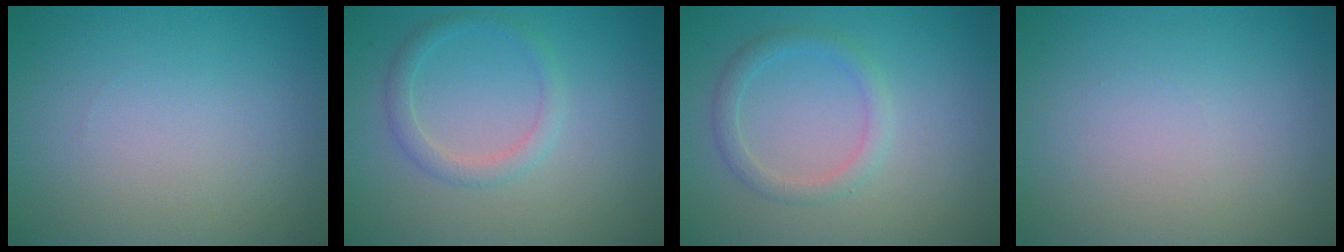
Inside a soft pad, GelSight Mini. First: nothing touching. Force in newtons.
{"total": 1.9, "press": 1.9, "slide": 0.1}
{"total": 1.9, "press": 1.9, "slide": 0.0}
{"total": 0.0}